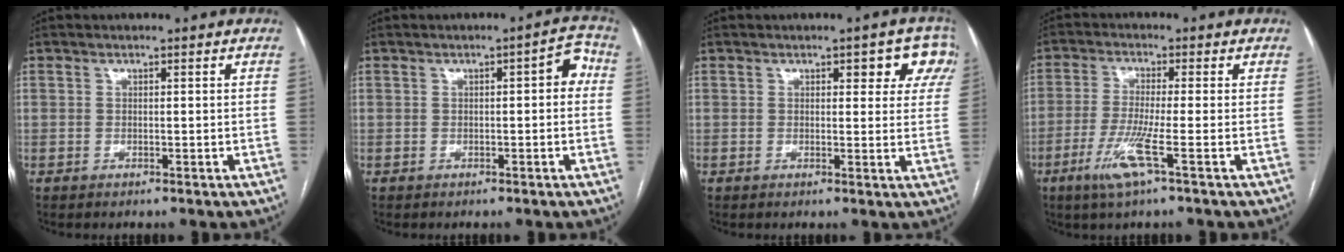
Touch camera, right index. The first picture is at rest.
{"total": 3.7, "force": [0.3, 1.2, 3.5], "torque": [-0.034, 0.019, -0.003]}
{"total": 5.9, "force": [3.0, 2.8, 4.3], "torque": [-0.029, 0.011, 0.024]}
{"total": 6.6, "force": [-3.0, -0.4, 5.9], "torque": [-0.120, -0.018, -0.063]}